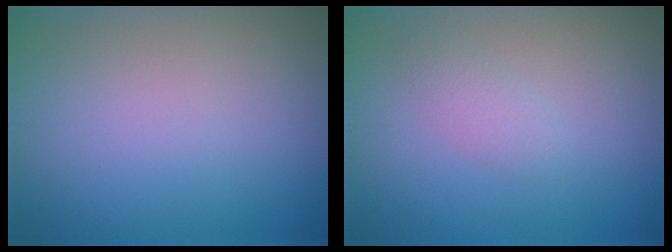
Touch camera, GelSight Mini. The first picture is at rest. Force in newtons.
{"total": 1.3, "press": 1.3, "slide": 0.0}